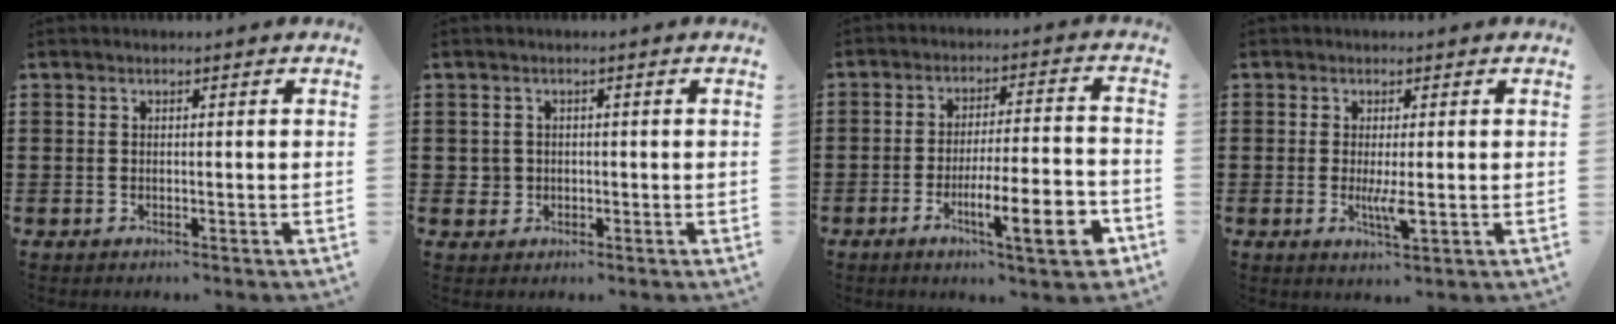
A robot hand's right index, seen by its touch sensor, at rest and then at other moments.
{"total": 1.6, "force": [-0.1, 1.6, 0.3], "torque": [-0.010, 0.006, -0.004]}
{"total": 11.3, "force": [-5.0, 2.1, 9.9], "torque": [-0.157, 0.000, -0.086]}
{"total": 3.6, "force": [-0.5, 0.6, 3.5], "torque": [-0.061, -0.002, -0.008]}